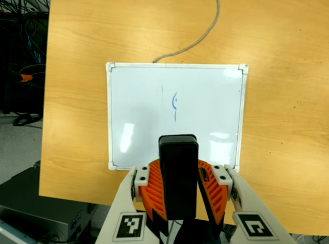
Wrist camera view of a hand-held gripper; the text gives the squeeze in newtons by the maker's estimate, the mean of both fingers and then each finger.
{"total": 8.8, "left": 9.0, "right": 8.6}